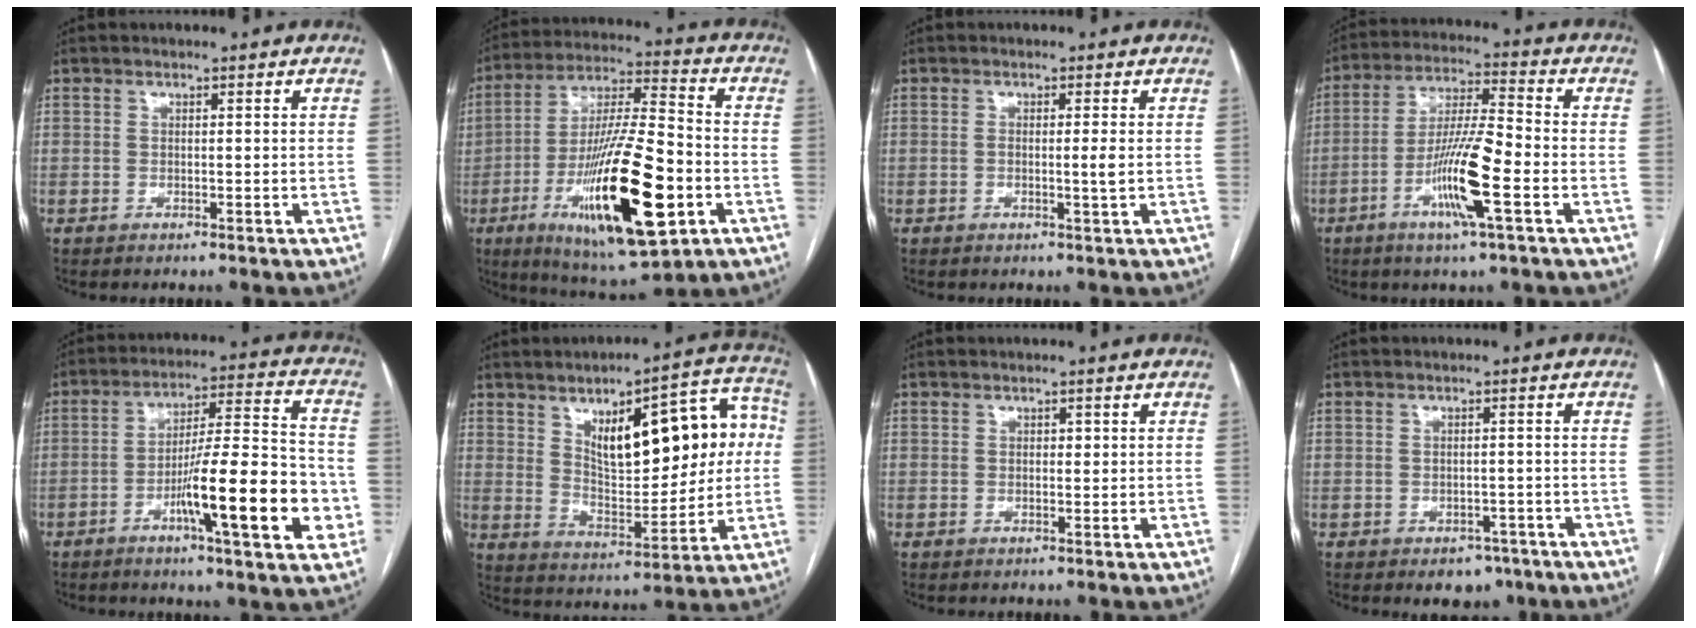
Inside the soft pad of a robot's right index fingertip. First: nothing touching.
{"total": 22.0, "force": [-6.7, 4.0, 20.5], "torque": [-0.367, -0.035, -0.103]}
{"total": 1.7, "force": [-0.2, -0.3, 1.7], "torque": [-0.029, -0.004, -0.005]}
{"total": 10.3, "force": [-3.8, 0.7, 9.5], "torque": [-0.180, -0.004, -0.072]}
{"total": 17.2, "force": [-5.4, 2.0, 16.2], "torque": [-0.253, 0.003, -0.082]}
{"total": 18.7, "force": [4.5, 7.1, 16.7], "torque": [-0.228, 0.036, 0.074]}
{"total": 0.8, "force": [0.2, 0.6, 0.5], "torque": [-0.007, 0.004, 0.002]}
{"total": 3.8, "force": [-2.4, 2.6, 1.4], "torque": [-0.007, 0.010, -0.024]}